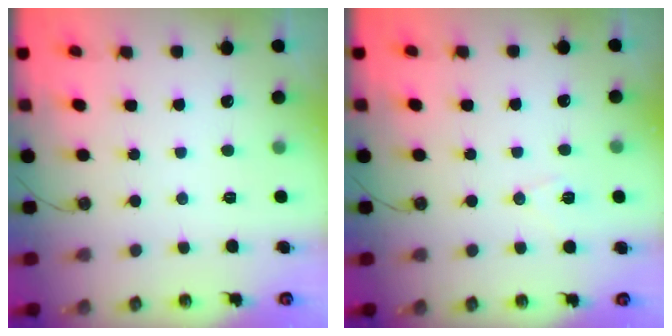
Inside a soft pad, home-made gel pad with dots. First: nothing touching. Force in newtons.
{"total": 7.3, "press": 6.5, "slide": 3.4}